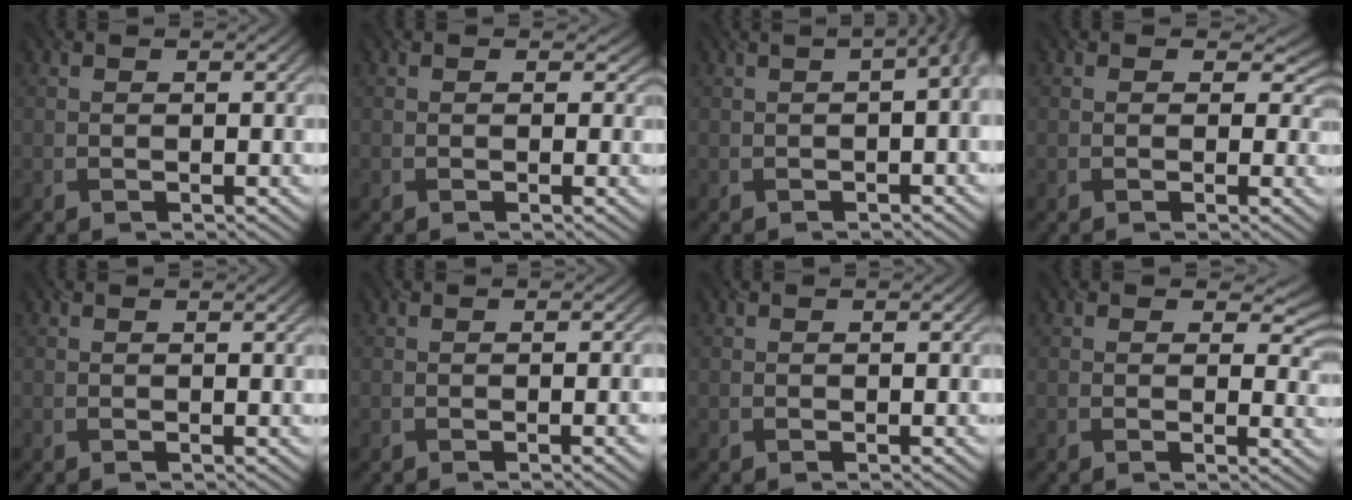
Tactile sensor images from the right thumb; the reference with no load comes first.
{"total": 1.0, "force": [0.1, 0.9, 0.4], "torque": [-0.006, -0.004, 0.002]}
{"total": 4.6, "force": [-0.2, 1.9, 4.2], "torque": [-0.042, 0.001, 0.007]}
{"total": 2.9, "force": [0.4, 2.3, 1.7], "torque": [-0.020, -0.008, 0.002]}
{"total": 0.8, "force": [0.6, -0.1, 0.5], "torque": [-0.008, 0.000, 0.010]}
{"total": 1.6, "force": [-0.4, 0.1, 1.6], "torque": [-0.022, -0.003, -0.004]}
{"total": 0.0}
{"total": 3.9, "force": [1.6, 2.6, 2.5], "torque": [-0.034, -0.013, 0.018]}